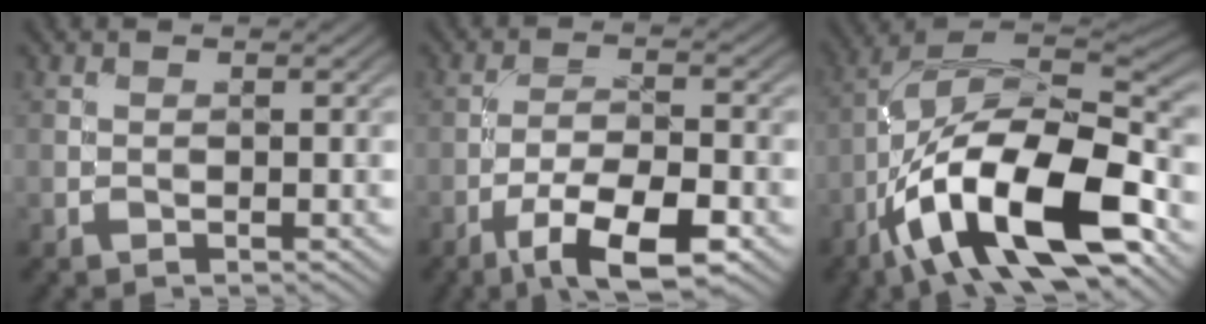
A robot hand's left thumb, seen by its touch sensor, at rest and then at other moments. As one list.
[{"total": 9.1, "force": [-5.2, 2.8, 6.9], "torque": [-0.120, -0.001, -0.095]}, {"total": 17.2, "force": [-8.3, 6.7, 13.5], "torque": [-0.236, 0.002, -0.163]}]